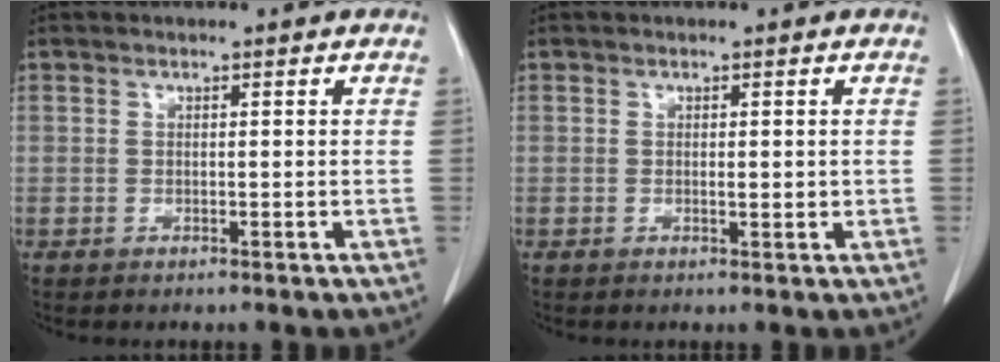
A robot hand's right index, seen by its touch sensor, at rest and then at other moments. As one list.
[{"total": 1.2, "force": [0.1, 0.4, 1.1], "torque": [-0.015, -0.002, 0.003]}]